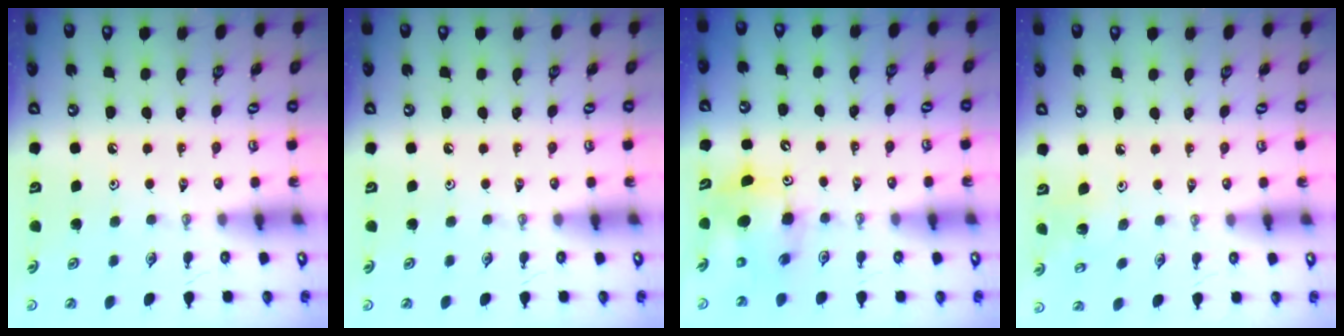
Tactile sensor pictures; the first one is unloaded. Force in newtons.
{"total": 0.0}
{"total": 8.1, "press": 7.8, "slide": 2.1}
{"total": 6.4, "press": 6.3, "slide": 0.6}